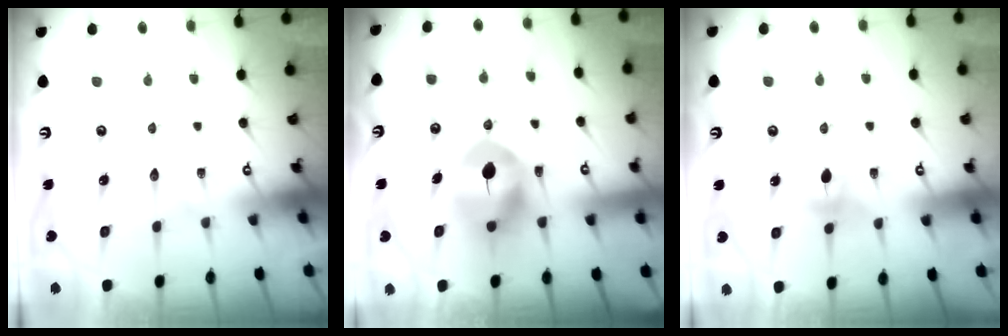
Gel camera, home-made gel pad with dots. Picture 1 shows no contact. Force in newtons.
{"total": 9.1, "press": 8.9, "slide": 1.8}
{"total": 3.9, "press": 3.9, "slide": 0.7}